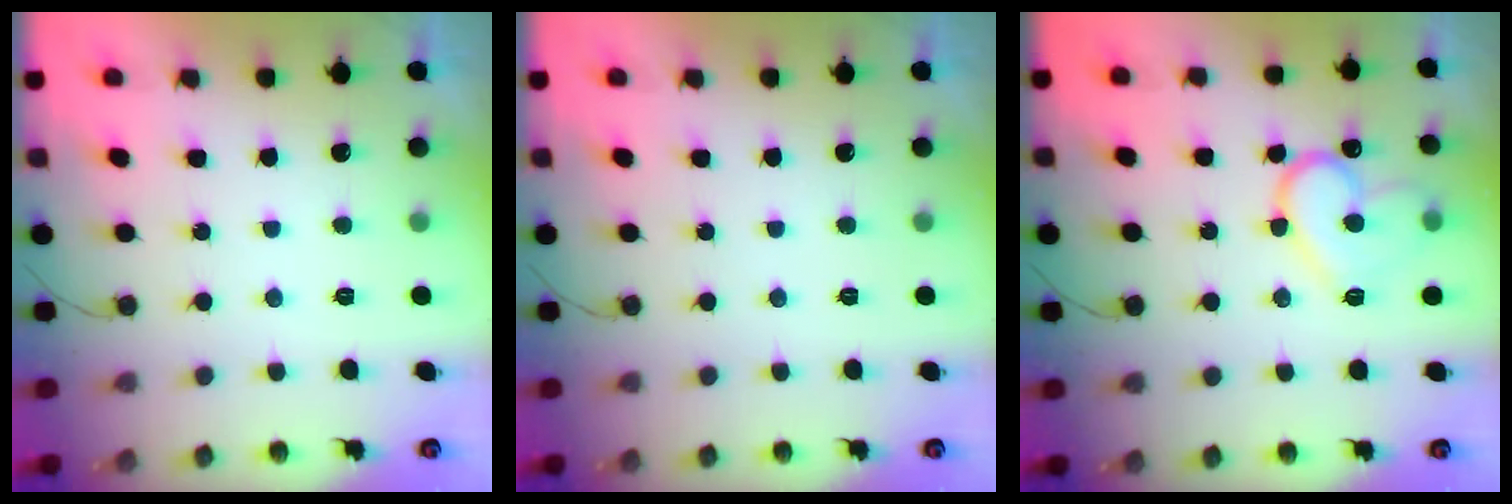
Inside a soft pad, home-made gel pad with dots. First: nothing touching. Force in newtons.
{"total": 0.0}
{"total": 13.9, "press": 13.9, "slide": 1.4}